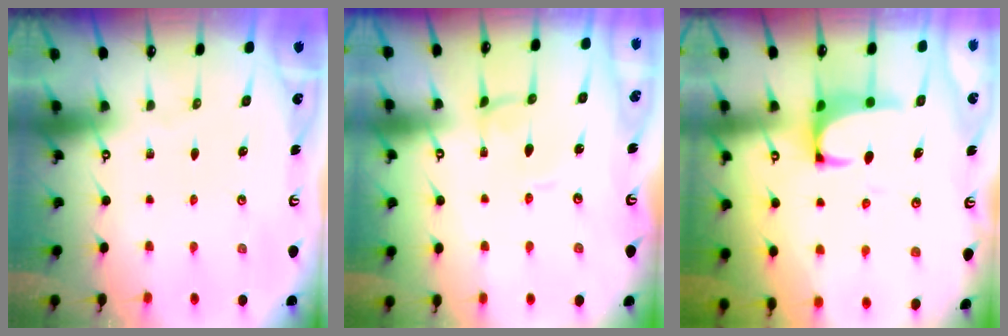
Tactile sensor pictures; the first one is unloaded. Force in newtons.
{"total": 0.5, "press": 0.5, "slide": 0.2}
{"total": 1.5, "press": 1.3, "slide": 0.8}